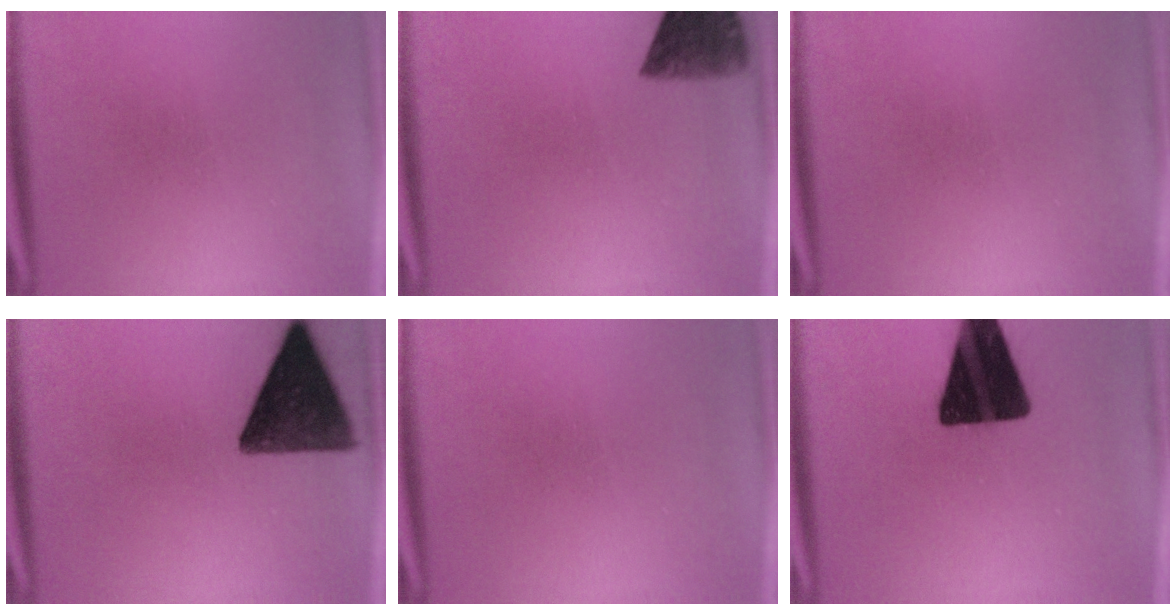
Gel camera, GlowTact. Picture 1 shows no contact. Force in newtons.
{"total": 8.2}
{"total": 0.0}
{"total": 13.2}
{"total": 0.0}
{"total": 19.6}